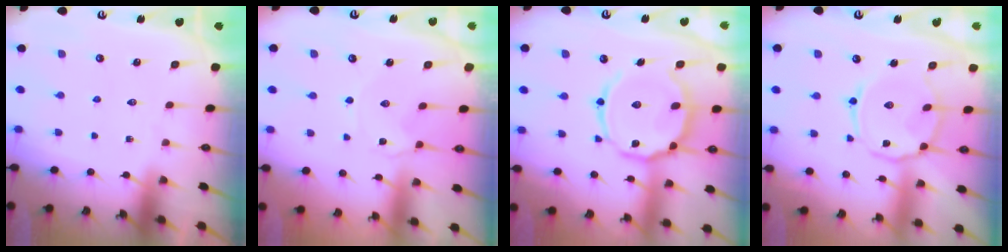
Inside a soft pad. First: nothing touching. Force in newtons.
{"total": 1.9, "press": 1.8, "slide": 0.4}
{"total": 15.2, "press": 15.2, "slide": 1.3}
{"total": 10.8, "press": 10.7, "slide": 1.0}